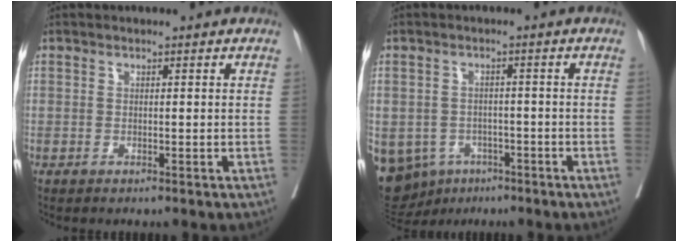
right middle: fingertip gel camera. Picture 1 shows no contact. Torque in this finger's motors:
{"motor_torque": [0.47, -0.24, 1.05, 0.21]}